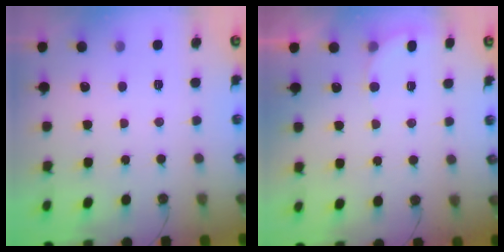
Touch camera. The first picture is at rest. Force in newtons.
{"total": 3.6, "press": 3.4, "slide": 0.9}